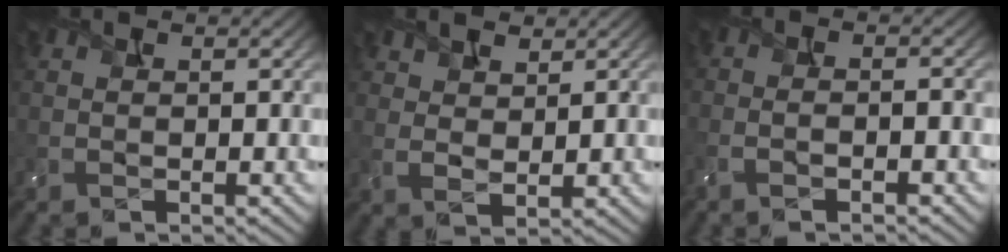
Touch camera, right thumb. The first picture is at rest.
{"total": 3.9, "force": [2.8, 2.0, 1.8], "torque": [-0.039, -0.001, 0.056]}
{"total": 3.0, "force": [-1.6, 0.7, 2.4], "torque": [-0.033, 0.008, -0.036]}